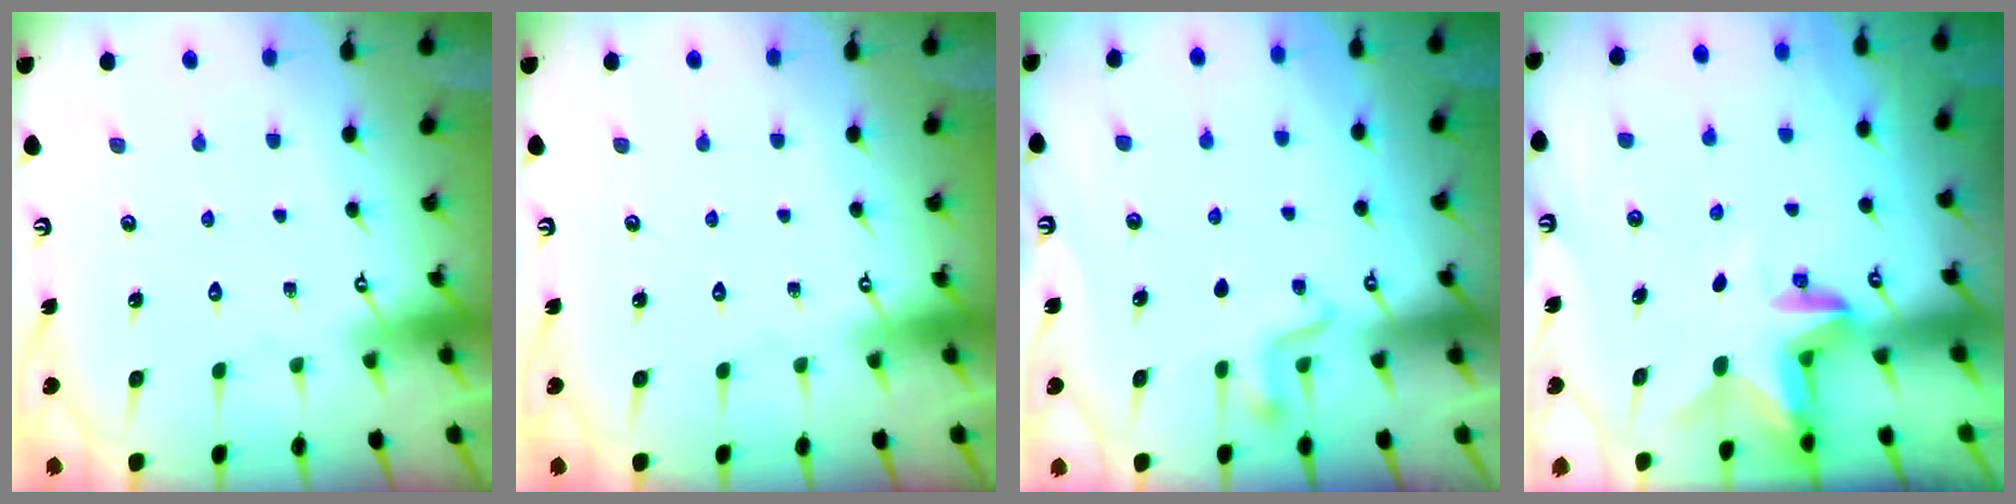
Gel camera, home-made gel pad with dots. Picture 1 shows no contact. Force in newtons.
{"total": 0.0}
{"total": 3.3, "press": 3.3, "slide": 0.6}
{"total": 2.8, "press": 2.7, "slide": 0.5}